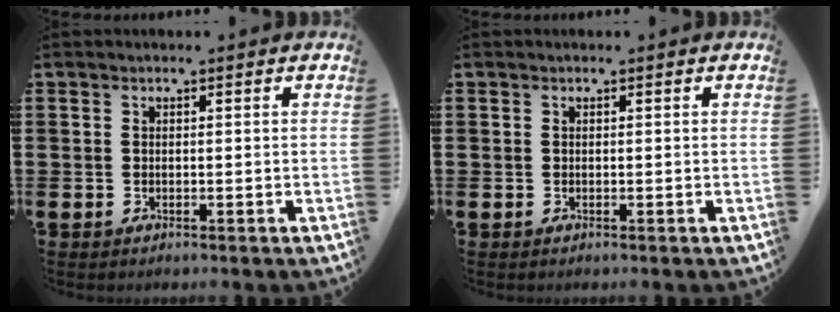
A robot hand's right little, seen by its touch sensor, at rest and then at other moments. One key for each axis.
{"total": 0.0}